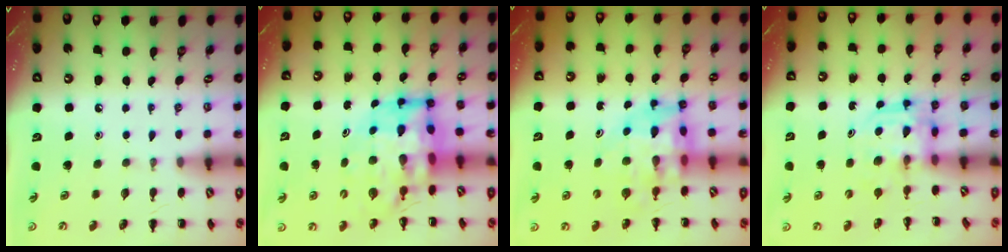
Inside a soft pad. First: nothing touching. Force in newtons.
{"total": 11.0, "press": 10.5, "slide": 3.3}
{"total": 9.1, "press": 8.6, "slide": 3.1}
{"total": 3.1, "press": 3.1, "slide": 0.2}